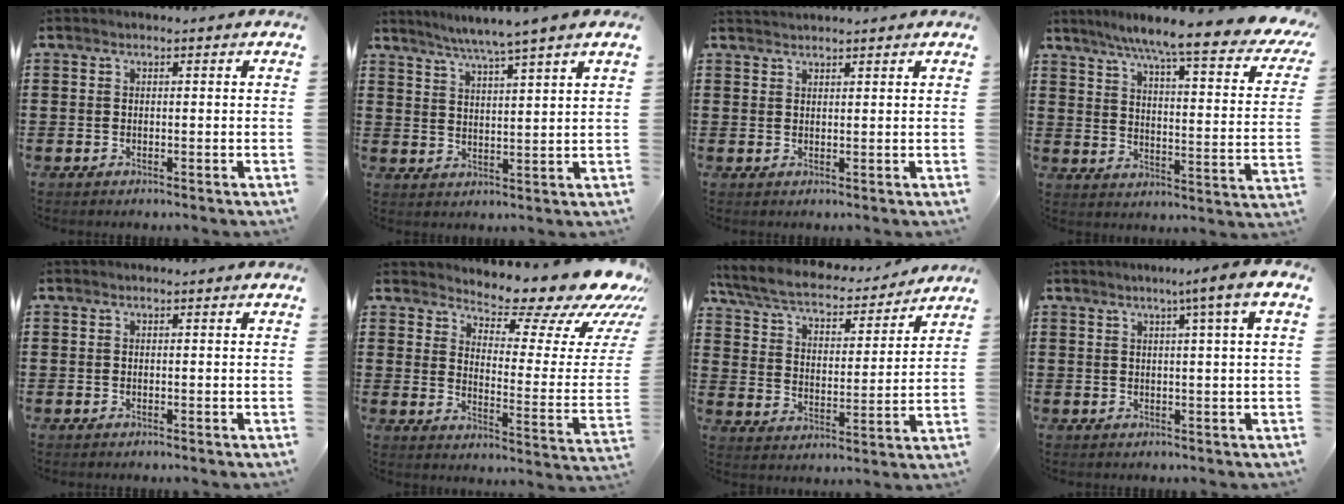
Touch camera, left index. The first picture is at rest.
{"total": 4.5, "force": [3.9, -1.3, 1.7], "torque": [-0.047, -0.022, 0.065]}
{"total": 1.6, "force": [1.5, 0.2, 0.2], "torque": [-0.007, 0.003, 0.030]}
{"total": 8.1, "force": [6.4, -0.4, 4.9], "torque": [-0.103, -0.053, 0.097]}
{"total": 0.0}
{"total": 10.9, "force": [9.4, 2.3, 5.1], "torque": [-0.081, -0.079, 0.153]}
{"total": 6.3, "force": [5.6, 1.2, 2.7], "torque": [-0.077, -0.035, 0.094]}
{"total": 4.2, "force": [1.8, -1.0, 3.6], "torque": [-0.062, -0.008, 0.025]}